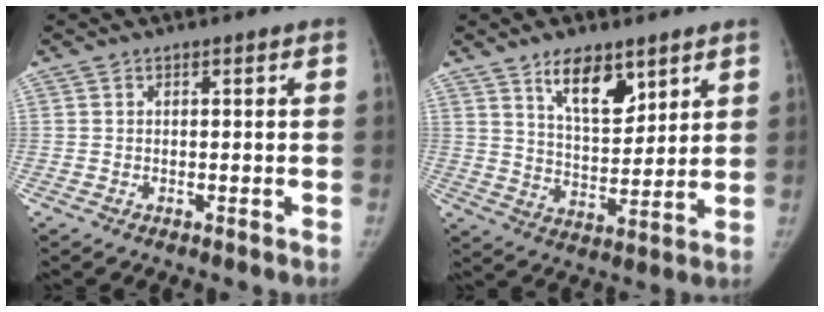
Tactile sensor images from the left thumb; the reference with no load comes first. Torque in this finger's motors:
{"motor_torque": [0.15, 0.09, 0.70, -0.19, 0.07]}